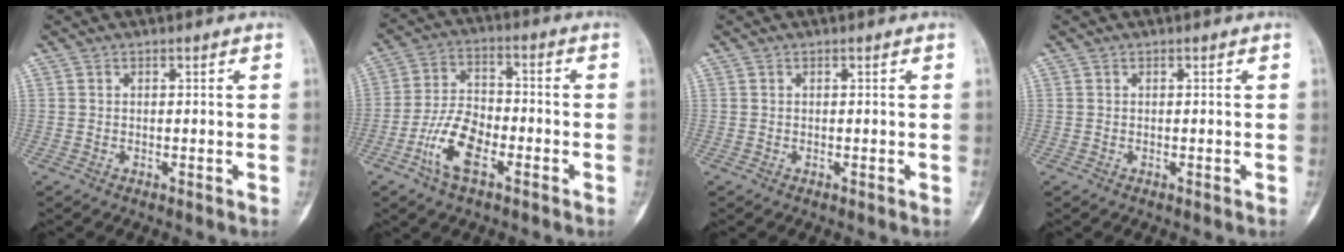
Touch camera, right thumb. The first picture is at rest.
{"total": 10.2, "force": [-4.5, 5.0, 7.6], "torque": [-0.147, 0.024, -0.089]}
{"total": 0.0}
{"total": 0.0}